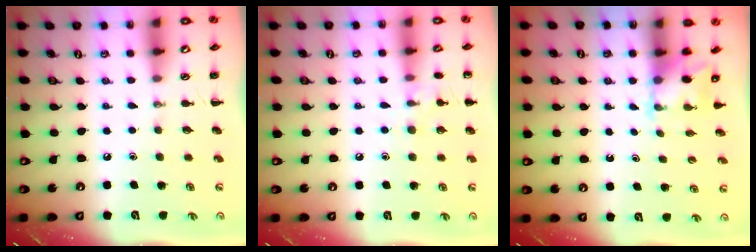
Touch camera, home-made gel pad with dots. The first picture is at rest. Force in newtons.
{"total": 8.3, "press": 8.0, "slide": 2.1}
{"total": 2.1, "press": 2.0, "slide": 0.7}